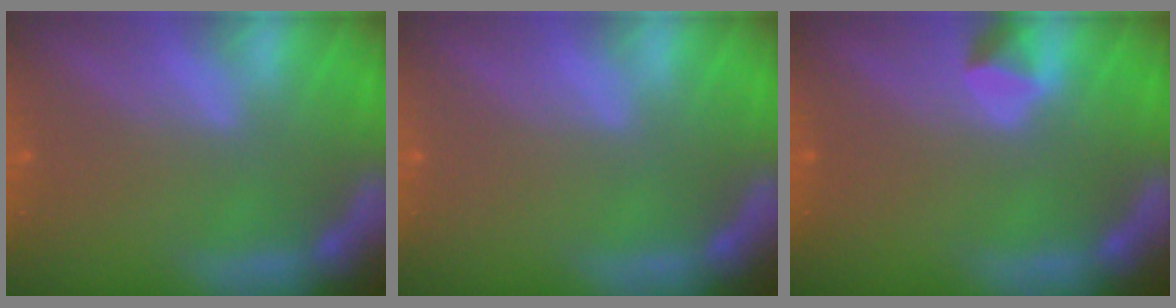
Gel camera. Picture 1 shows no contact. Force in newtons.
{"total": 0.0}
{"total": 1.4}